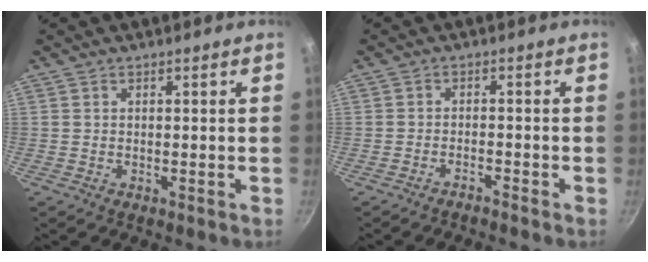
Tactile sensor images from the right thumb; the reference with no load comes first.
{"total": 1.6, "force": [-1.6, -0.2, 0.4], "torque": [-0.014, 0.017, -0.020]}